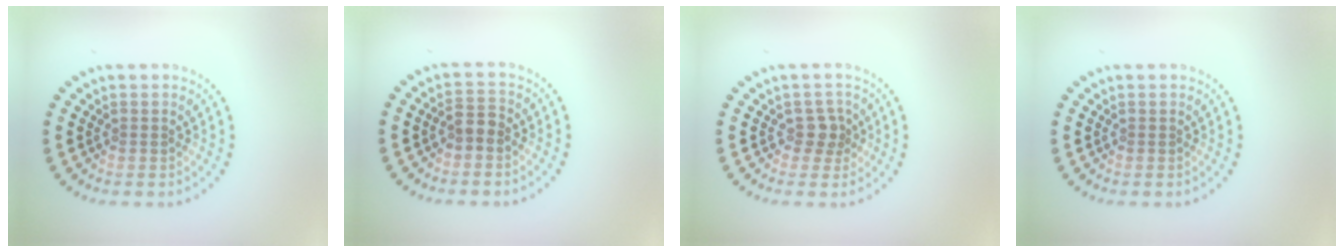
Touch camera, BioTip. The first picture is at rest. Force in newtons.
{"total": 1.4, "press": 1.3, "slide": 0.6}
{"total": 1.7, "press": 1.4, "slide": 1.0}
{"total": 0.0}